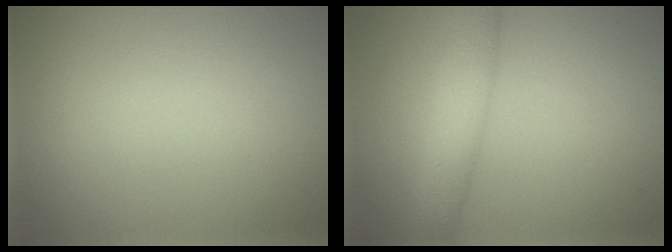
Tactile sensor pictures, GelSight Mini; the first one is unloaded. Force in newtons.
{"total": 4.1, "press": 4.1, "slide": 0.1}